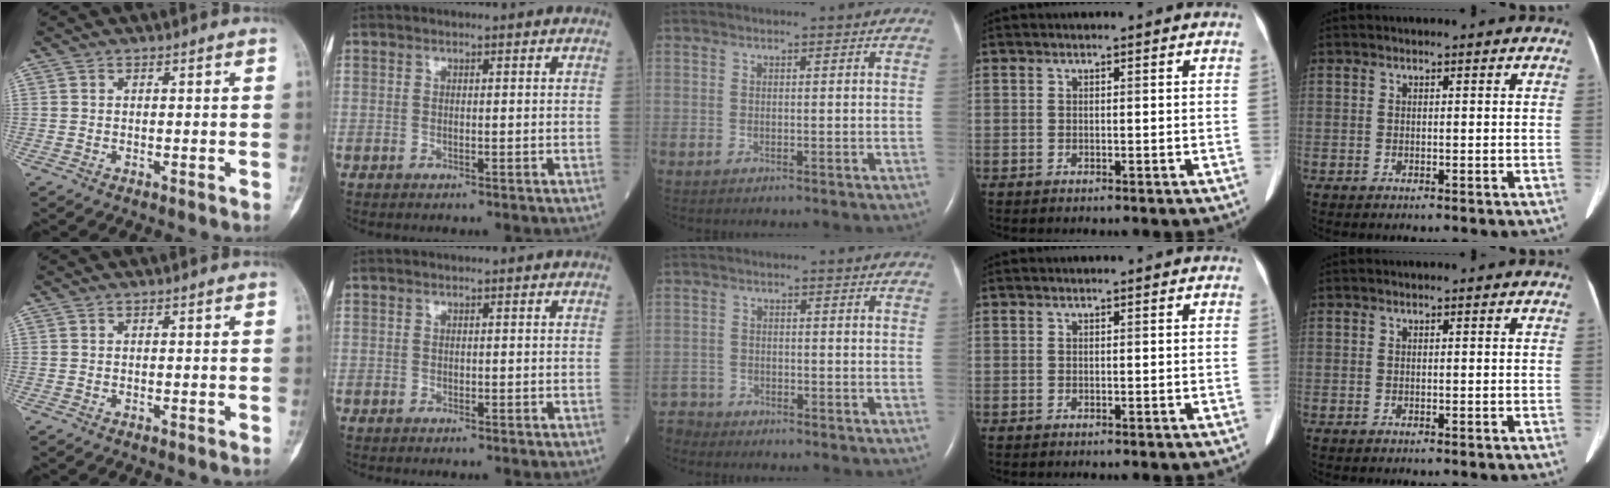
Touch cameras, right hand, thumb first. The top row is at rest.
{"middle": {"total": 3.3, "force": [-3.0, 0.7, -1.1], "torque": [0.018, -0.007, -0.061]}}